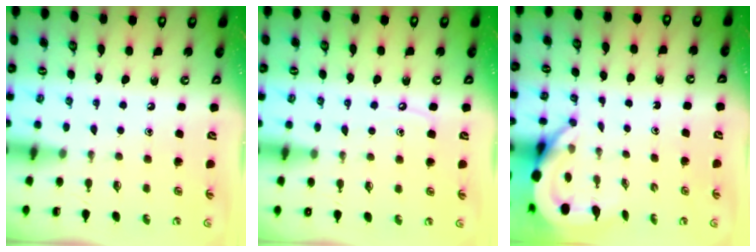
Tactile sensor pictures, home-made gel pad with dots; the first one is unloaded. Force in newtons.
{"total": 5.8, "press": 5.8, "slide": 0.8}
{"total": 6.1, "press": 6.1, "slide": 1.0}